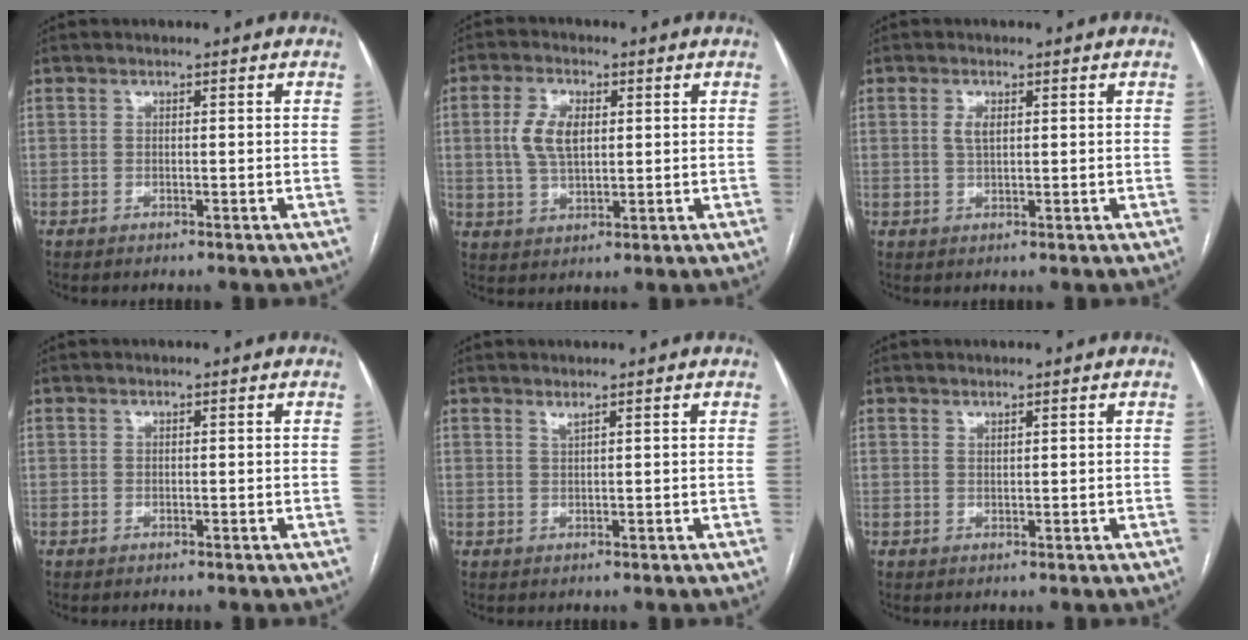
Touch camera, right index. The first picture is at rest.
{"total": 6.9, "force": [1.4, 3.6, 5.7], "torque": [-0.126, 0.010, 0.030]}
{"total": 2.4, "force": [0.7, 1.0, 2.0], "torque": [-0.042, 0.001, 0.015]}
{"total": 0.0}
{"total": 0.9, "force": [0.7, -0.2, 0.5], "torque": [-0.015, -0.007, 0.016]}
{"total": 0.7, "force": [0.6, 0.1, 0.2], "torque": [-0.005, -0.005, 0.012]}